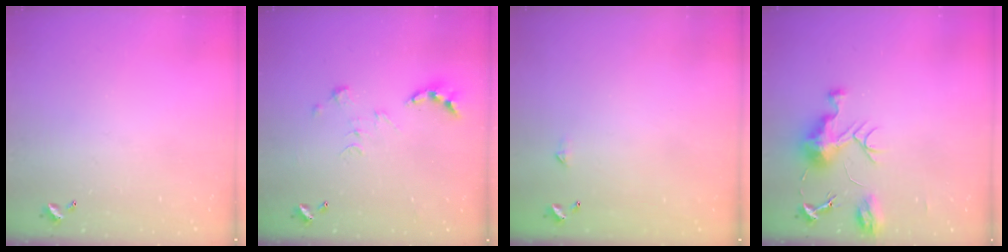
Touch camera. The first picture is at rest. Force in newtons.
{"total": 0.0}
{"total": 2.3, "press": 2.3, "slide": 0.4}
{"total": 9.1, "press": 9.1, "slide": 0.7}